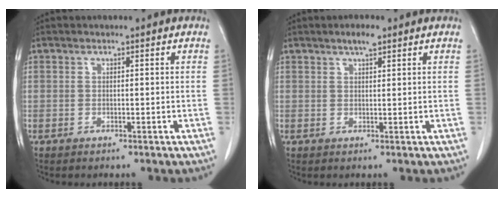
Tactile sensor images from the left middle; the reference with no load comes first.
{"total": 2.3, "force": [1.6, 0.5, 1.6], "torque": [-0.032, 0.003, 0.027]}